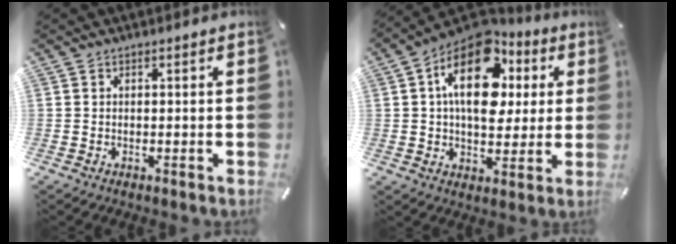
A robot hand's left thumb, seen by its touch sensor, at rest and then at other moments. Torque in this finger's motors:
{"motor_torque": [0.57, 1.61, 2.42, -0.35, 0.23]}